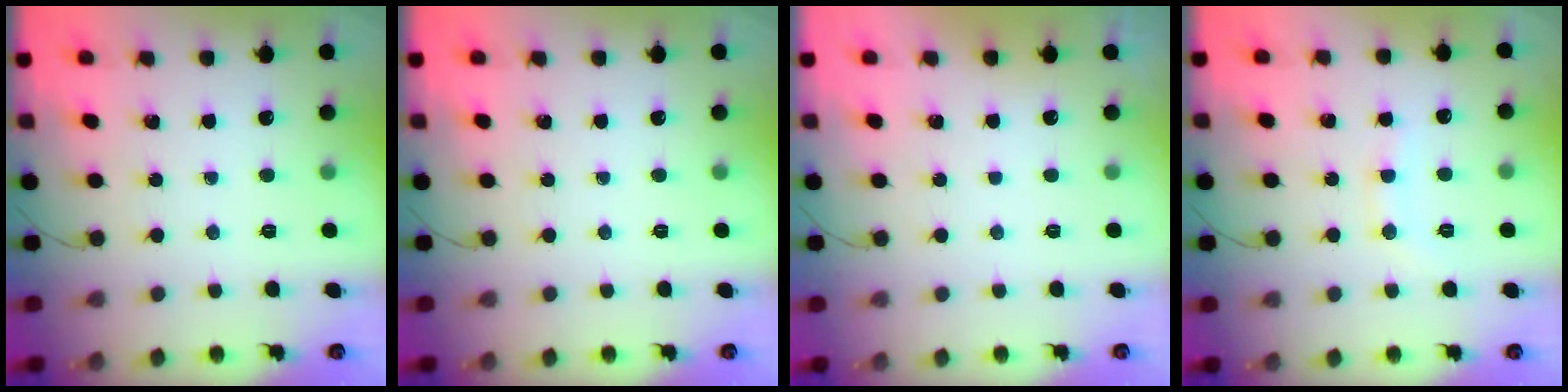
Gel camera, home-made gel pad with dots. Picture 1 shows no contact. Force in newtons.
{"total": 0.0}
{"total": 2.9, "press": 2.9, "slide": 0.1}
{"total": 6.4, "press": 6.1, "slide": 1.8}